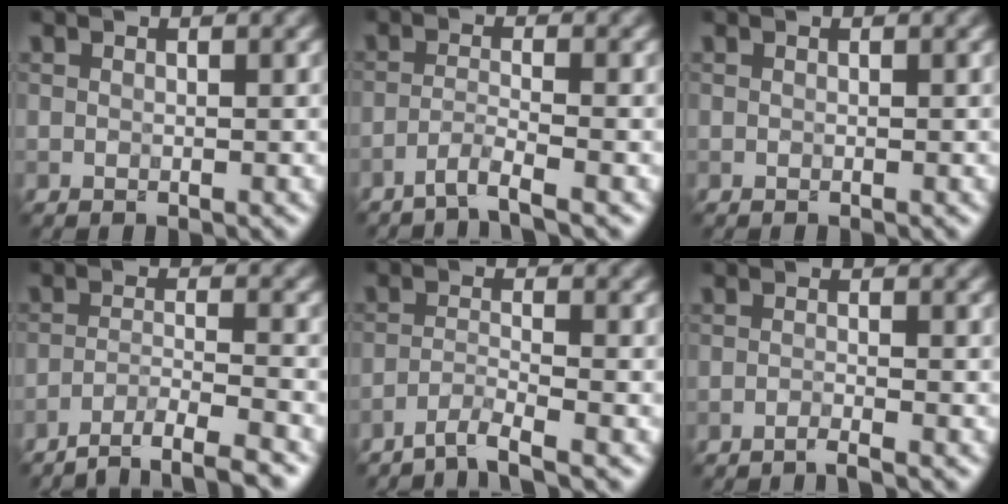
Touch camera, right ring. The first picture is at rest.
{"total": 2.1, "force": [-1.6, 0.0, 1.3], "torque": [-0.021, 0.001, -0.043]}
{"total": 0.0}
{"total": 4.8, "force": [-3.9, 0.8, 2.6], "torque": [-0.043, 0.001, -0.069]}
{"total": 2.4, "force": [-2.0, 0.1, 1.3], "torque": [-0.022, 0.001, -0.051]}
{"total": 1.2, "force": [-1.0, 0.1, 0.7], "torque": [-0.006, -0.002, -0.026]}